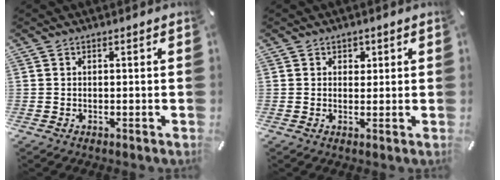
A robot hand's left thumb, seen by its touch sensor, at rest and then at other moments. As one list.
[{"total": 1.8, "force": [0.7, 1.6, 0.4], "torque": [0.006, -0.001, 0.007]}]